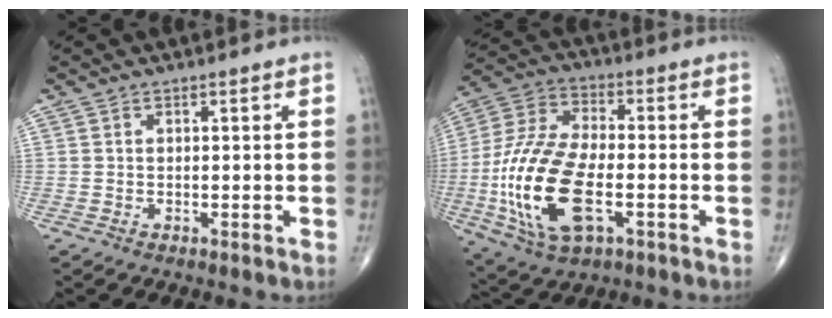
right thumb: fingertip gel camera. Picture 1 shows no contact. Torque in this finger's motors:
{"motor_torque": [2.14, 1.20, 2.07, -0.37, 0.75]}